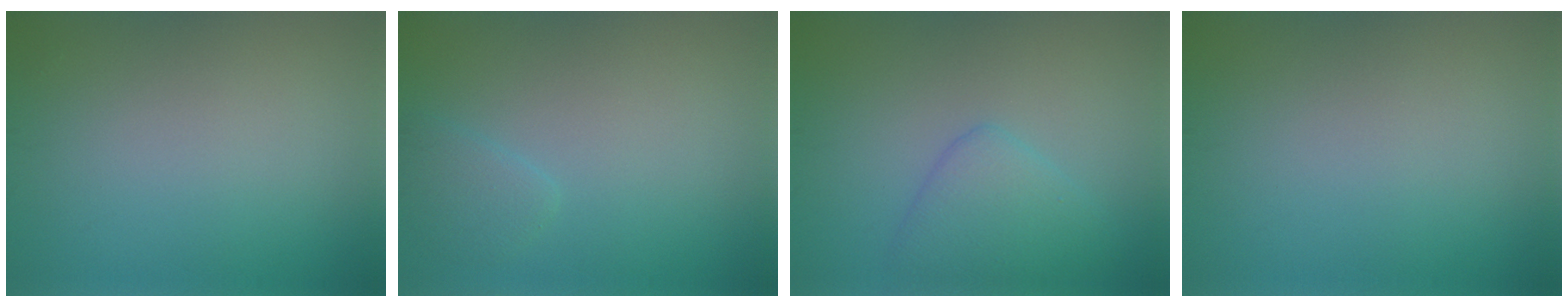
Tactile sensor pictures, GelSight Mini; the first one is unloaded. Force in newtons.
{"total": 1.5, "press": 1.5, "slide": 0.2}
{"total": 3.3, "press": 3.3, "slide": 0.2}
{"total": 0.0}